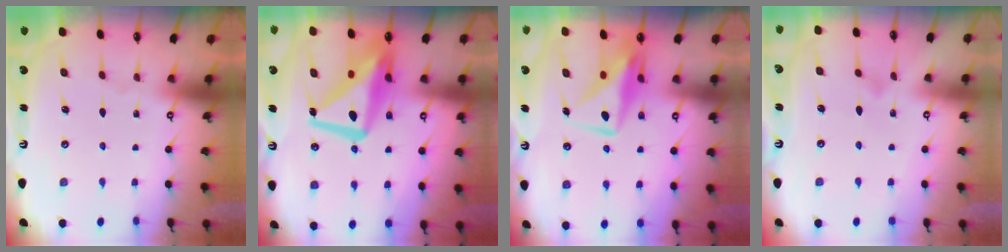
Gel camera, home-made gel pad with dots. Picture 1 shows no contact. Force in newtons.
{"total": 15.4, "press": 15.4, "slide": 1.4}
{"total": 10.1, "press": 10.0, "slide": 0.7}
{"total": 5.0, "press": 4.9, "slide": 0.3}